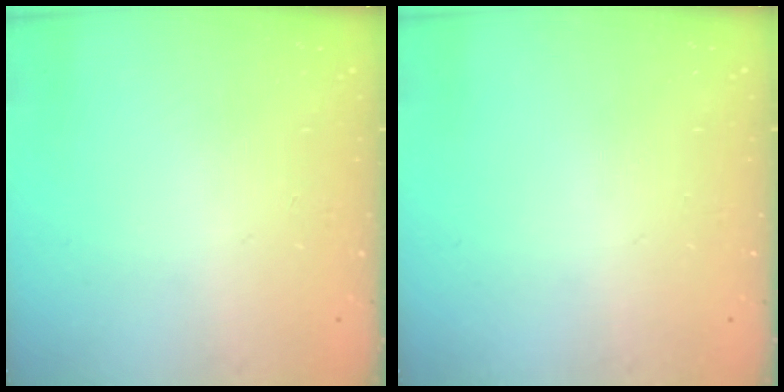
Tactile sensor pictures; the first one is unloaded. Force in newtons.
{"total": 0.0}